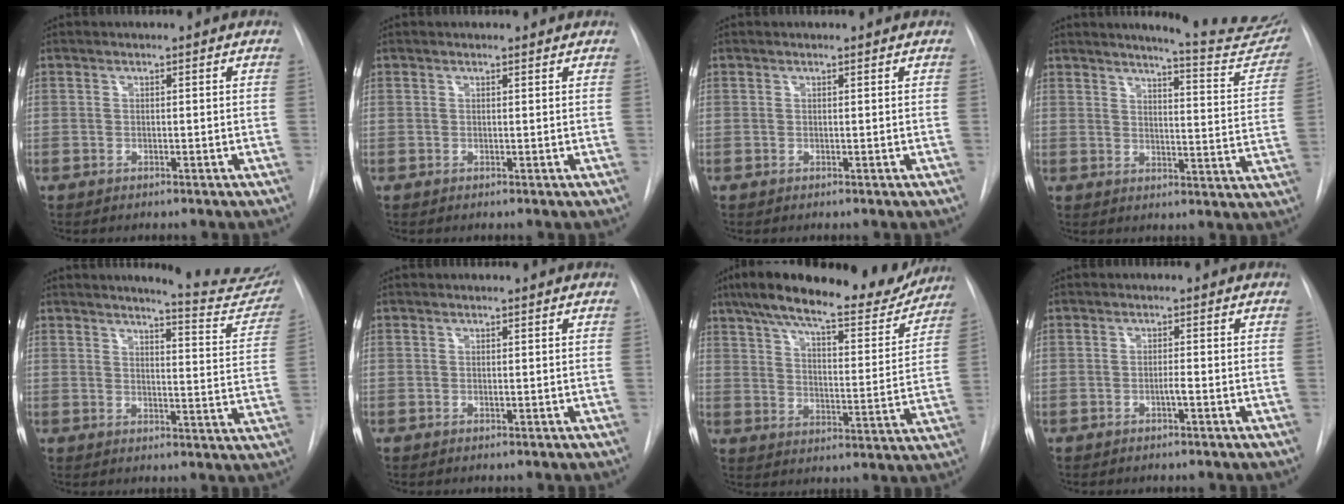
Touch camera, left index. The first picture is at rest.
{"total": 1.9, "force": [1.8, 0.3, 0.3], "torque": [-0.011, 0.009, 0.019]}
{"total": 0.9, "force": [0.9, 0.1, 0.2], "torque": [-0.009, 0.008, 0.013]}
{"total": 16.5, "force": [15.4, 1.4, 5.6], "torque": [-0.061, -0.083, 0.167]}
{"total": 13.4, "force": [12.9, 1.2, 3.5], "torque": [-0.028, -0.074, 0.132]}
{"total": 0.0}
{"total": 22.9, "force": [19.2, 5.0, 11.4], "torque": [-0.181, 0.003, 0.265]}
{"total": 1.0, "force": [-0.5, -0.1, 0.9], "torque": [-0.015, 0.001, -0.009]}